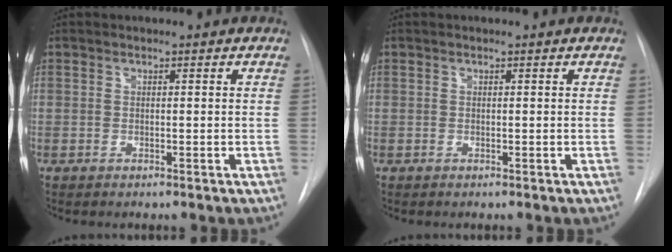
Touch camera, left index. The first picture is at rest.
{"total": 0.0}